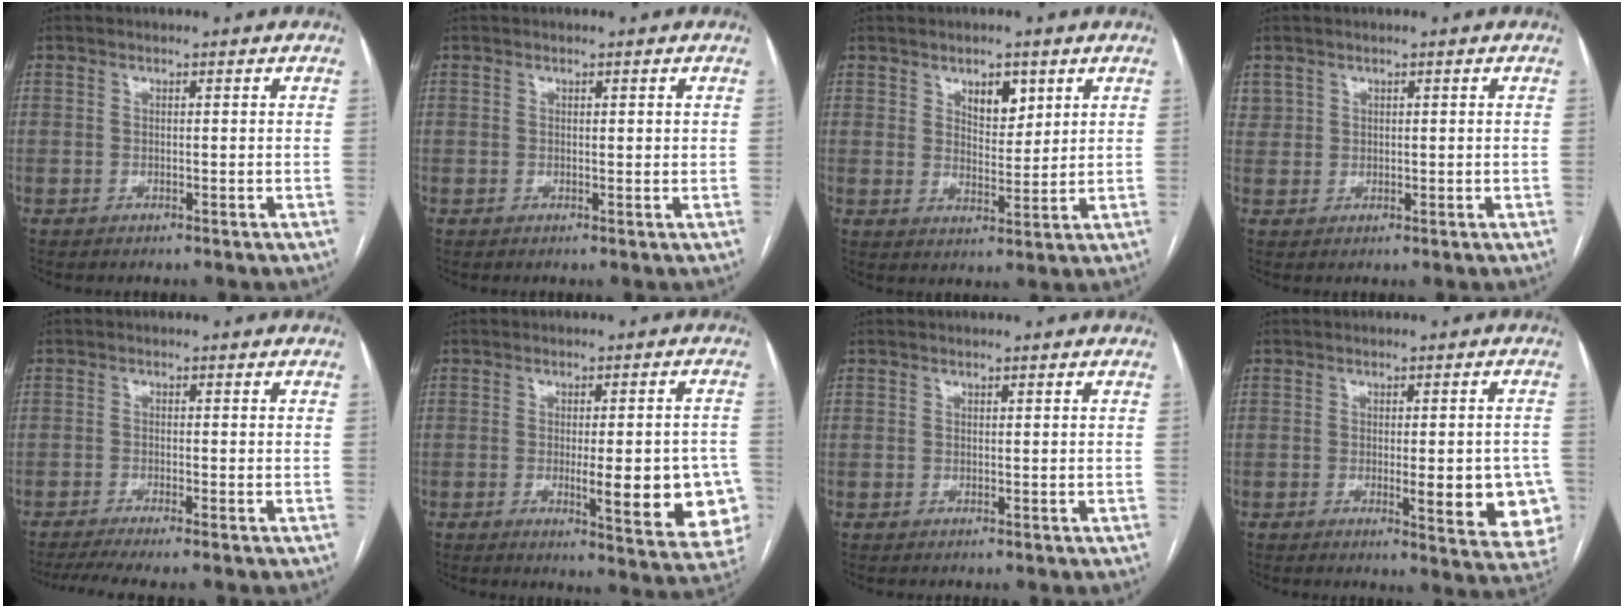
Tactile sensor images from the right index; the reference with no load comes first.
{"total": 0.8, "force": [0.3, 0.3, 0.6], "torque": [-0.007, -0.001, 0.004]}
{"total": 5.0, "force": [2.8, 2.4, 3.5], "torque": [-0.053, -0.002, 0.047]}
{"total": 2.1, "force": [1.2, 1.7, 0.2], "torque": [0.008, 0.005, 0.021]}
{"total": 5.8, "force": [-4.8, -0.4, 3.3], "torque": [-0.050, -0.011, -0.077]}
{"total": 13.5, "force": [-3.0, 2.9, 12.8], "torque": [-0.103, 0.001, -0.027]}
{"total": 0.0}
{"total": 10.8, "force": [-2.4, 2.6, 10.2], "torque": [-0.083, -0.007, -0.024]}